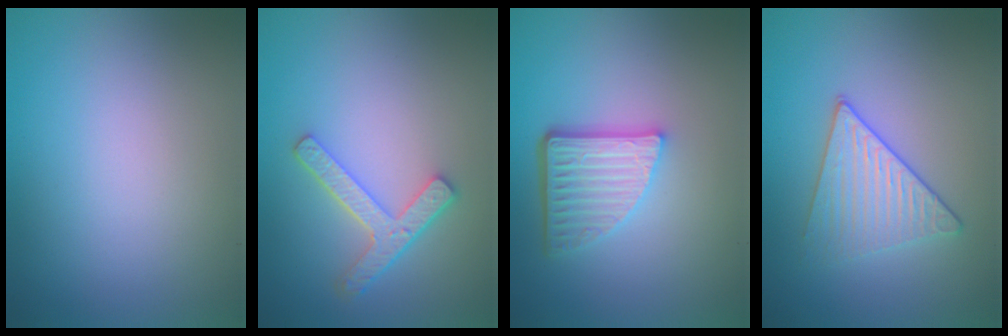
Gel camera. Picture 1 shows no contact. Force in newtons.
{"total": 3.8, "press": 2.9, "slide": 2.4}
{"total": 5.0, "press": 3.5, "slide": 3.6}
{"total": 3.4, "press": 3.3, "slide": 0.6}